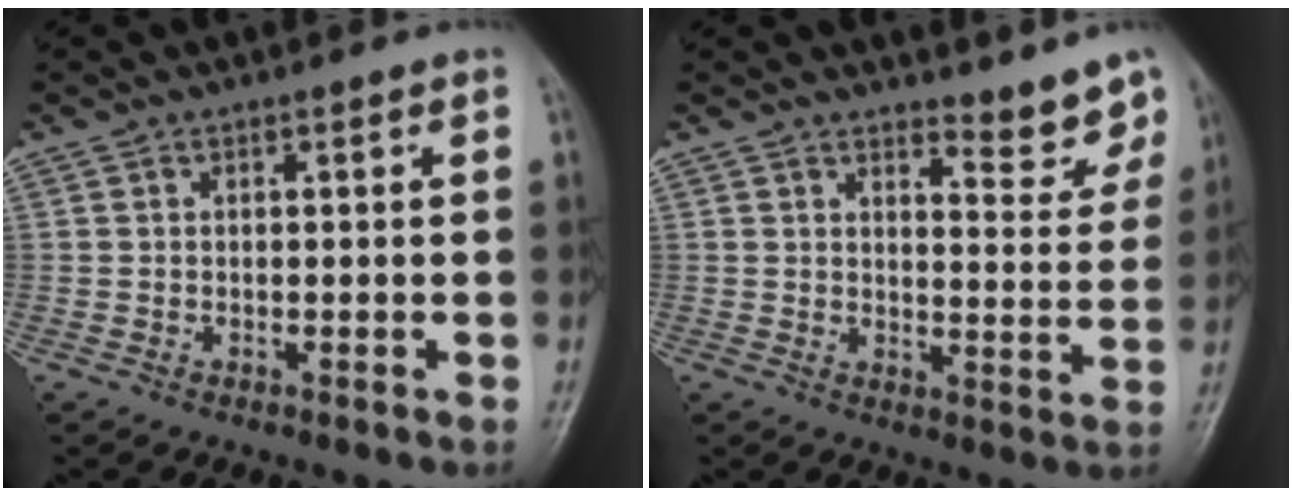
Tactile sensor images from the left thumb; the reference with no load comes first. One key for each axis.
{"total": 6.2, "fx": 5.6, "fy": 1.8, "fz": 2.1, "tx": -0.007, "ty": -0.053, "tz": 0.072}